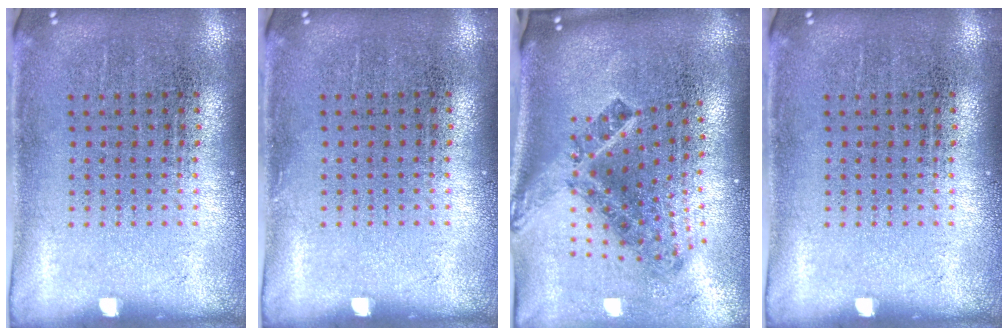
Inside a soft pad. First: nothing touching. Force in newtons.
{"total": 0.0}
{"total": 2.5, "press": 1.5, "slide": 2.0}
{"total": 0.0}